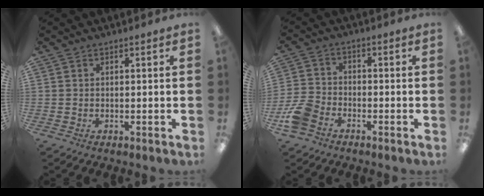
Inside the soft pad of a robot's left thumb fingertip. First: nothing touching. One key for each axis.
{"total": 7.7, "fx": -4.4, "fy": 5.1, "fz": 3.9, "tx": -0.085, "ty": 0.024, "tz": -0.082}